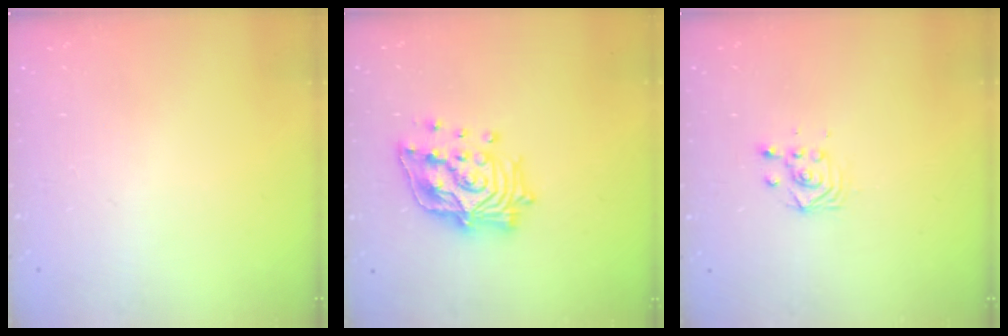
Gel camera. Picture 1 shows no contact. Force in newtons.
{"total": 18.3, "press": 18.1, "slide": 2.4}
{"total": 2.9, "press": 2.9, "slide": 0.1}